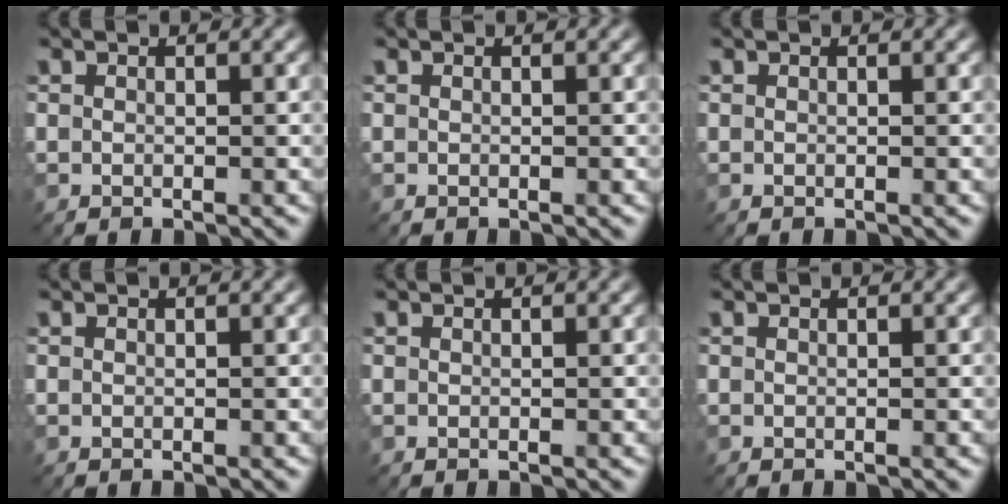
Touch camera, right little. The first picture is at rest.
{"total": 0.0}
{"total": 0.0}
{"total": 0.0}
{"total": 0.0}
{"total": 0.0}